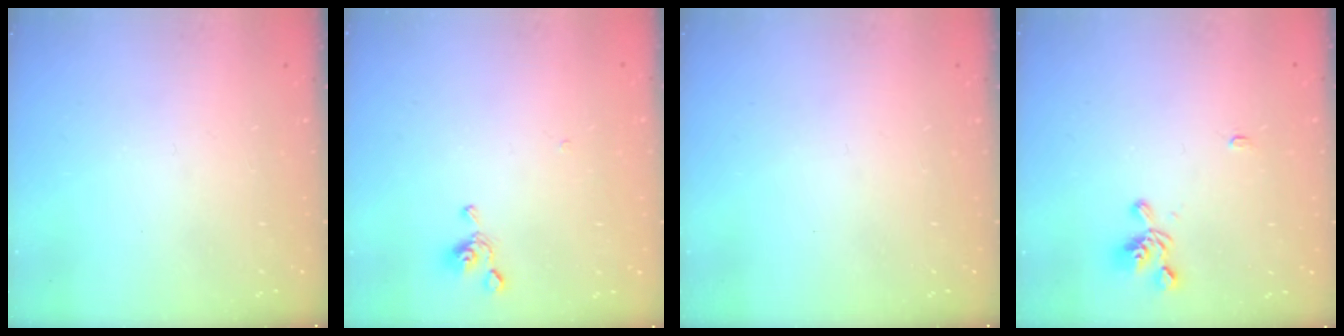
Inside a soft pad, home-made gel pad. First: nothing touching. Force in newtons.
{"total": 3.8, "press": 3.8, "slide": 0.6}
{"total": 0.0}
{"total": 4.0, "press": 3.9, "slide": 0.8}